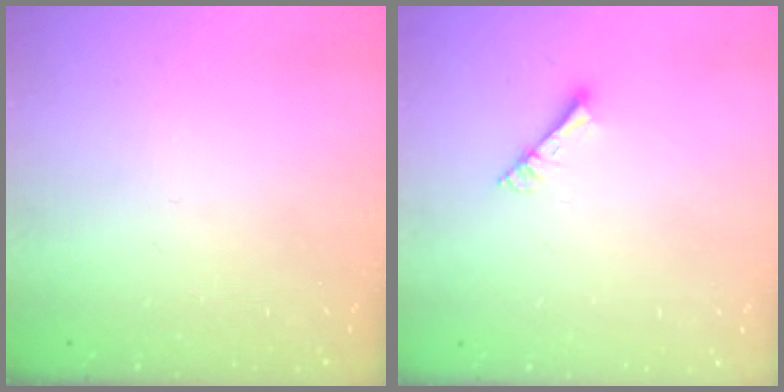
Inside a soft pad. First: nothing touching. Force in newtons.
{"total": 3.5, "press": 3.4, "slide": 0.4}